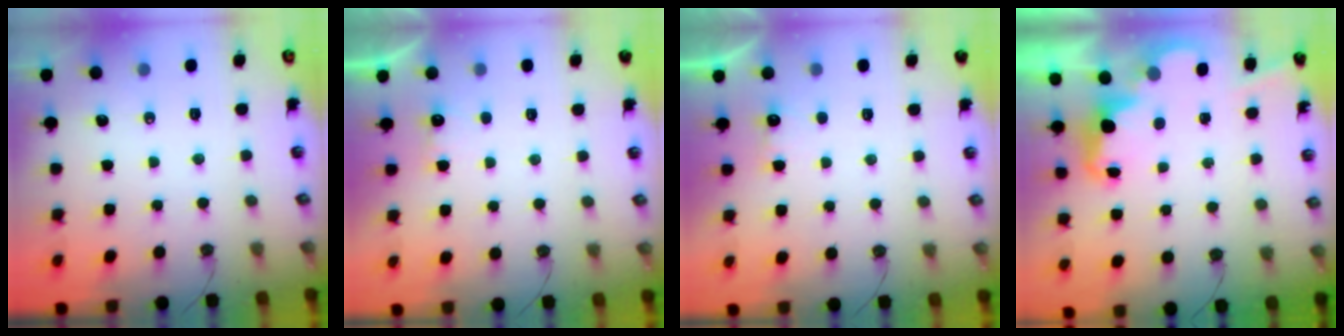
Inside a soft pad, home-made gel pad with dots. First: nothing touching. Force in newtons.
{"total": 2.6, "press": 2.4, "slide": 0.9}
{"total": 2.6, "press": 2.4, "slide": 0.9}
{"total": 2.4, "press": 2.3, "slide": 0.5}